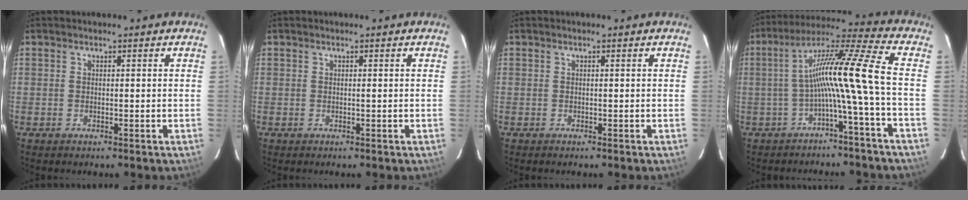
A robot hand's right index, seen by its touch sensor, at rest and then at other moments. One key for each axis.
{"total": 0.0}
{"total": 0.0}
{"total": 11.2, "fx": -1.9, "fy": -2.3, "fz": 10.8, "tx": -0.184, "ty": 0.036, "tz": -0.035}